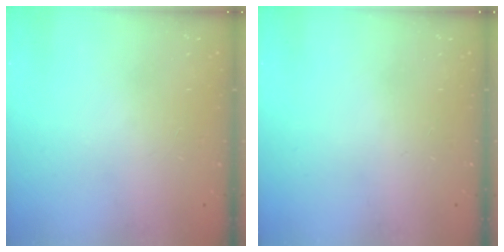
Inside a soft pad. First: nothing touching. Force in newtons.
{"total": 0.0}